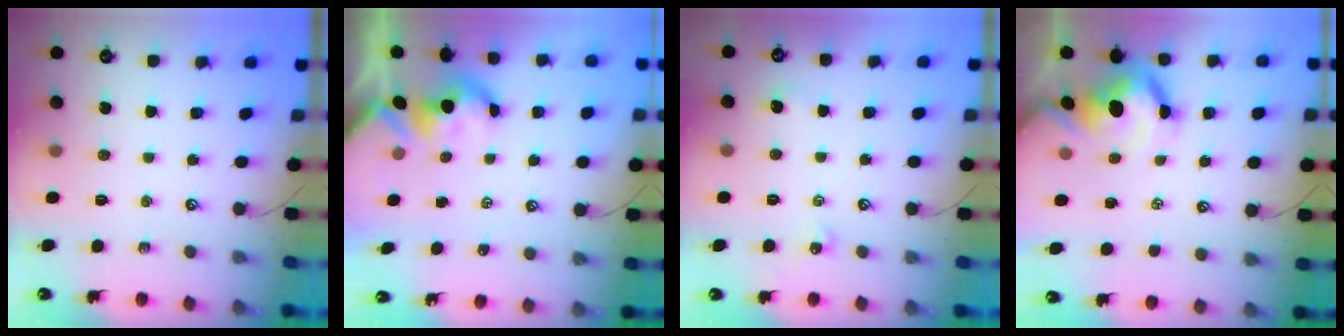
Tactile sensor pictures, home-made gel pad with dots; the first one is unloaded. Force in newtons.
{"total": 2.9, "press": 2.8, "slide": 0.6}
{"total": 2.2, "press": 2.2, "slide": 0.4}
{"total": 8.6, "press": 8.5, "slide": 1.6}